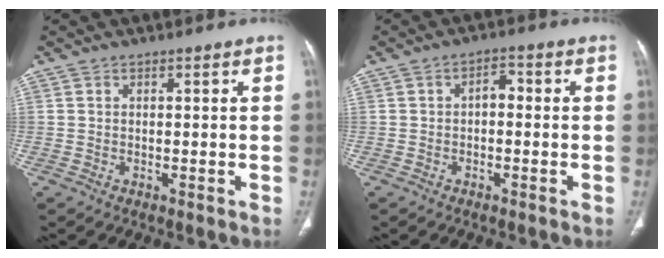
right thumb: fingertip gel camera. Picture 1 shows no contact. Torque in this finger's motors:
{"motor_torque": [0.26, 0.86, 0.30, -0.07, -0.01]}